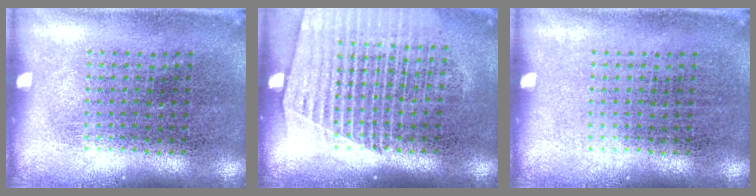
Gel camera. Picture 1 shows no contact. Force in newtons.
{"total": 1.6, "press": 1.5, "slide": 0.5}
{"total": 0.0}